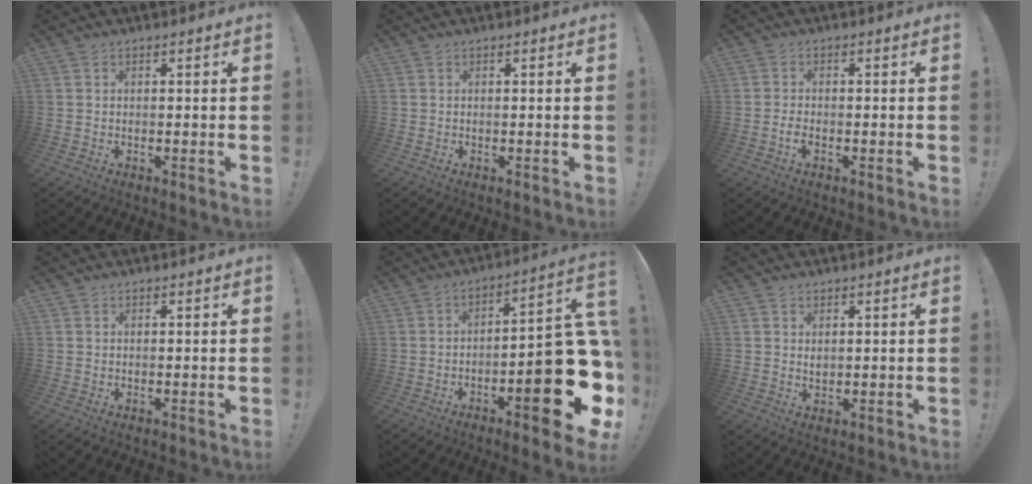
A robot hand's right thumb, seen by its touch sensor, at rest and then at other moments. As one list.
[{"total": 0.0}, {"total": 2.2, "force": [-1.3, 1.0, 1.4], "torque": [-0.029, 0.009, -0.020]}, {"total": 0.0}, {"total": 20.8, "force": [-7.0, 6.6, 18.4], "torque": [-0.224, 0.041, -0.101]}, {"total": 1.5, "force": [0.9, 1.1, 0.5], "torque": [-0.002, -0.003, 0.015]}]